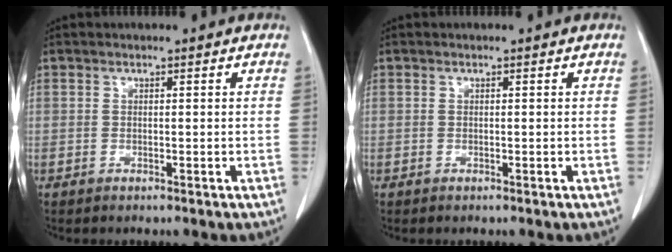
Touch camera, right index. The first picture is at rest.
{"total": 0.0}